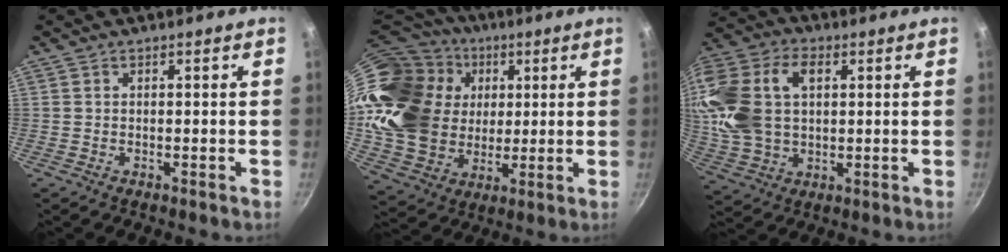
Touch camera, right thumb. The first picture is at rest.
{"total": 26.9, "force": [6.3, 21.4, 15.0], "torque": [-0.270, 0.018, 0.131]}
{"total": 19.5, "force": [3.7, 13.0, 14.0], "torque": [-0.280, 0.014, 0.069]}